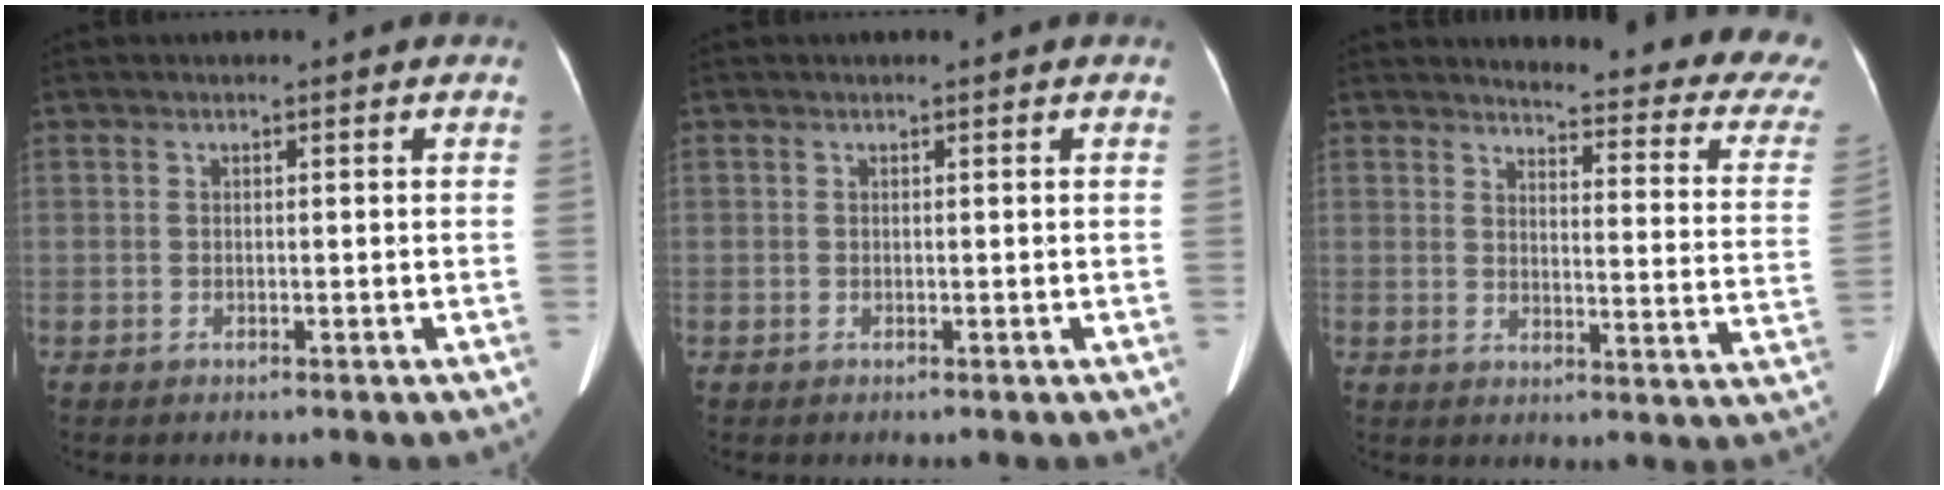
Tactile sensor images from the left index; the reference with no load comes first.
{"total": 0.0}
{"total": 18.1, "force": [17.0, 1.2, 6.2], "torque": [-0.067, -0.113, 0.167]}